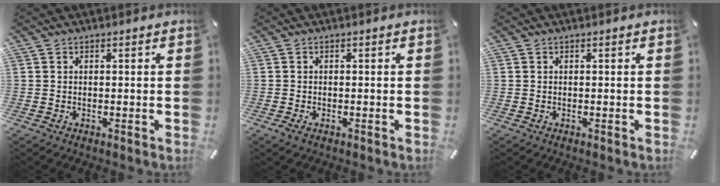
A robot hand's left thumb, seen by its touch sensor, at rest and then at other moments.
{"total": 1.0, "force": [-0.4, 0.4, 0.9], "torque": [-0.017, -0.001, -0.007]}
{"total": 0.0}